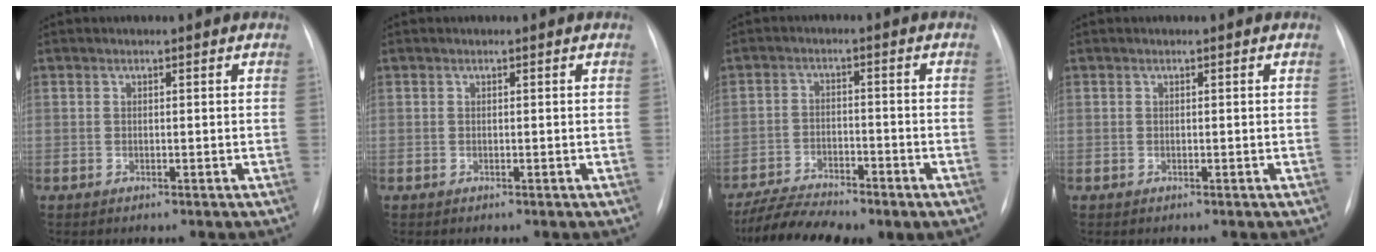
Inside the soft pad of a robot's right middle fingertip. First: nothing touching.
{"total": 0.0}
{"total": 9.1, "force": [-6.8, 2.1, 5.7], "torque": [-0.107, -0.009, -0.118]}
{"total": 0.0}